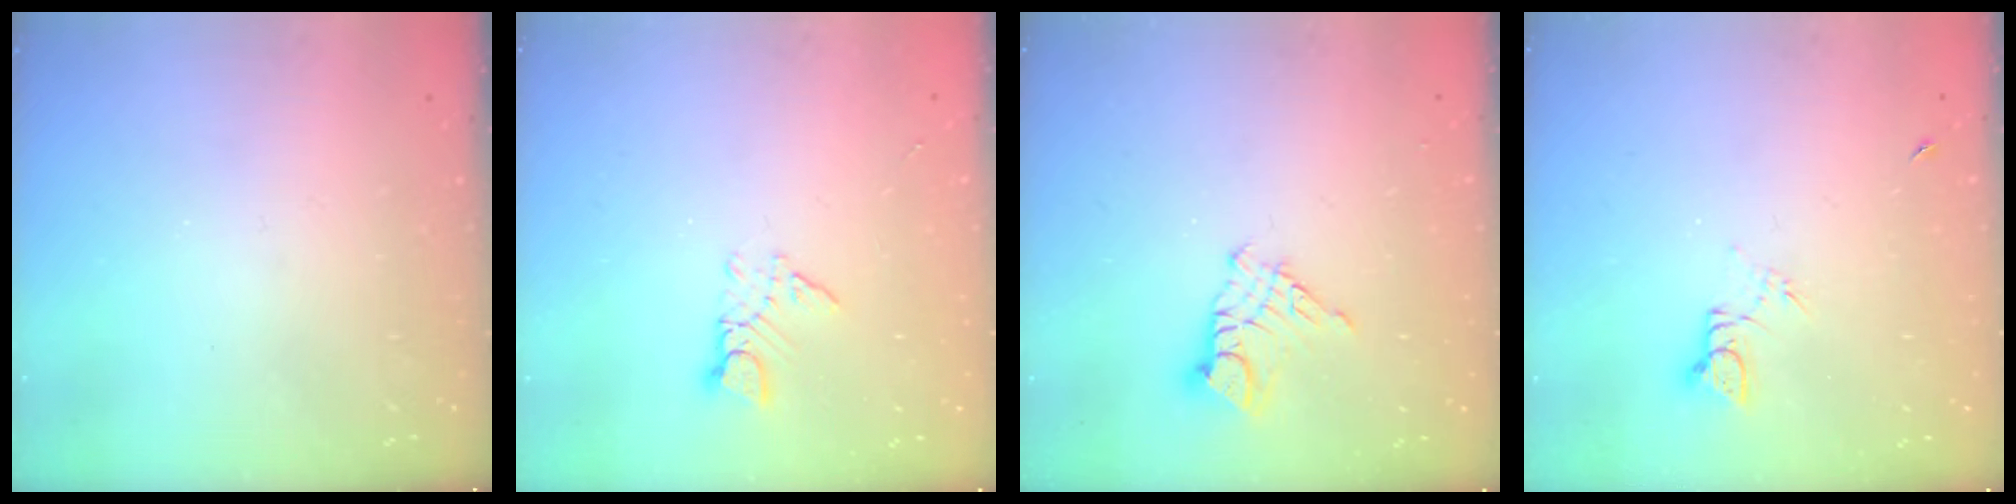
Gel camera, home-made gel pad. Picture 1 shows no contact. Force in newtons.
{"total": 3.9, "press": 3.9, "slide": 0.5}
{"total": 8.7, "press": 8.6, "slide": 0.8}
{"total": 3.3, "press": 3.3, "slide": 0.2}